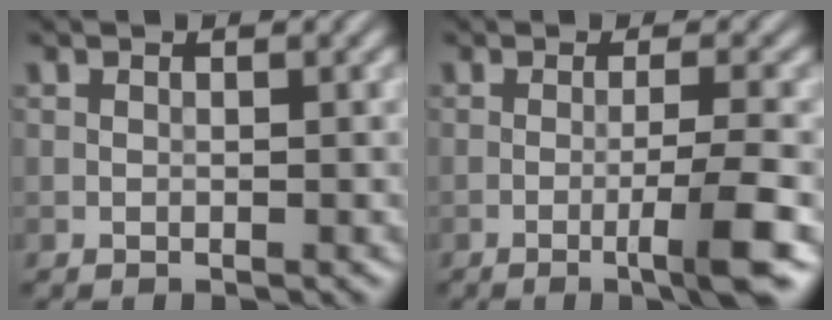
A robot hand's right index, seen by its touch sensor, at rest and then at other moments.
{"total": 4.5, "force": [-1.5, 0.4, 4.2], "torque": [-0.062, 0.004, -0.030]}